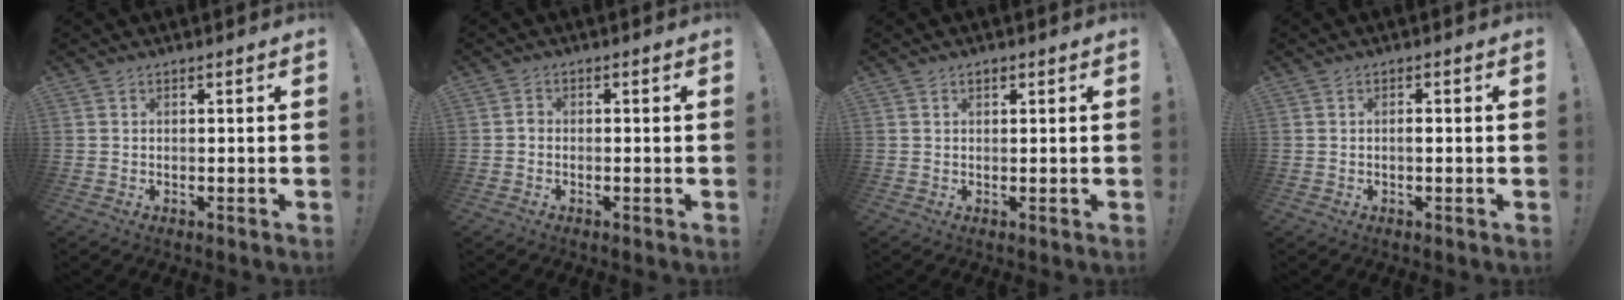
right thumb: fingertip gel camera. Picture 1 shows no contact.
{"total": 1.2, "force": [-0.6, 0.9, 0.6], "torque": [-0.011, 0.008, -0.011]}
{"total": 0.9, "force": [0.6, 0.6, 0.4], "torque": [-0.004, -0.001, 0.010]}
{"total": 1.3, "force": [-0.6, 0.3, 1.1], "torque": [-0.022, 0.003, -0.012]}